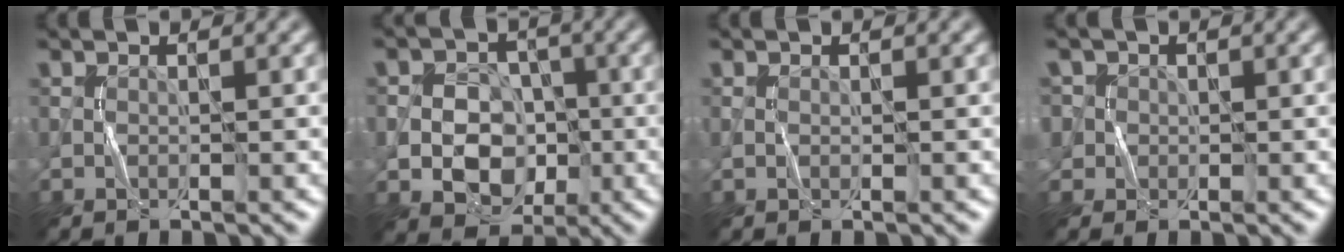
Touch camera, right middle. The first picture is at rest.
{"total": 7.1, "force": [-1.7, 5.9, 3.5], "torque": [-0.038, 0.005, -0.046]}
{"total": 0.0}
{"total": 3.5, "force": [1.0, 3.2, 0.9], "torque": [-0.012, 0.013, 0.009]}